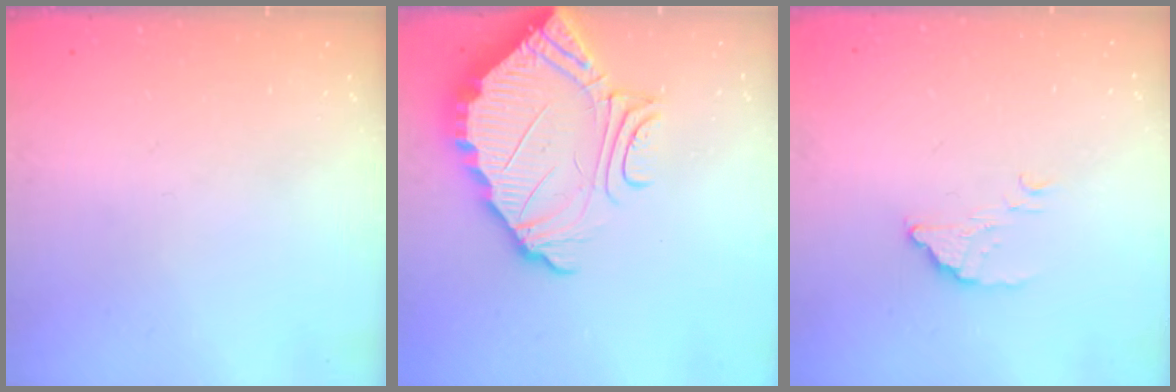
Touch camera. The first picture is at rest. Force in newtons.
{"total": 11.1, "press": 11.1, "slide": 0.8}
{"total": 3.3, "press": 3.3, "slide": 0.1}